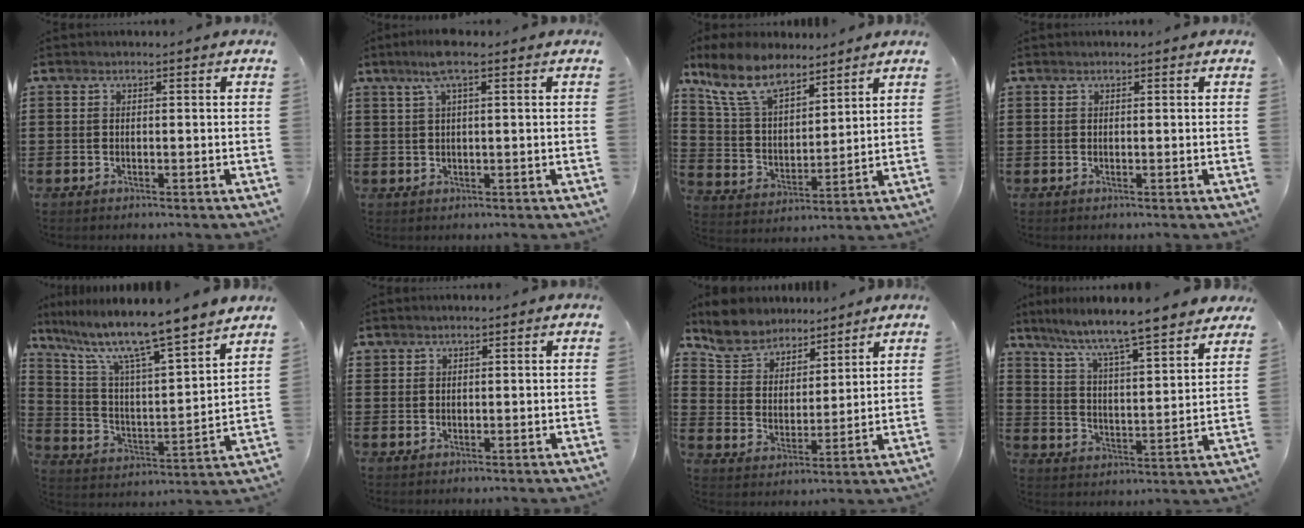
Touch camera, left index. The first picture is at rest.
{"total": 3.8, "force": [1.9, 0.2, 3.3], "torque": [-0.076, -0.001, 0.030]}
{"total": 9.5, "force": [7.6, 3.5, 4.5], "torque": [-0.118, -0.021, 0.143]}
{"total": 0.0}
{"total": 10.5, "force": [8.8, 0.1, 5.8], "torque": [-0.148, -0.064, 0.141]}
{"total": 0.8, "force": [0.7, 0.4, 0.0], "torque": [-0.003, 0.003, 0.014]}
{"total": 6.7, "force": [6.2, 2.5, 0.4], "torque": [-0.046, -0.027, 0.114]}
{"total": 6.6, "force": [6.0, -0.4, 2.7], "torque": [-0.080, -0.050, 0.094]}